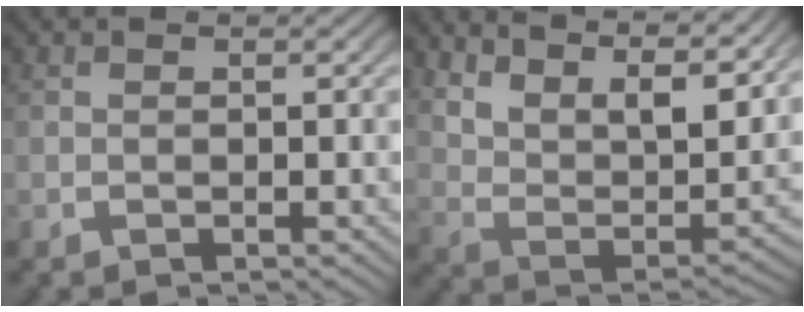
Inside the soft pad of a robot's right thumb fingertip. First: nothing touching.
{"total": 13.5, "force": [6.0, 7.8, 9.1], "torque": [-0.161, -0.006, 0.094]}